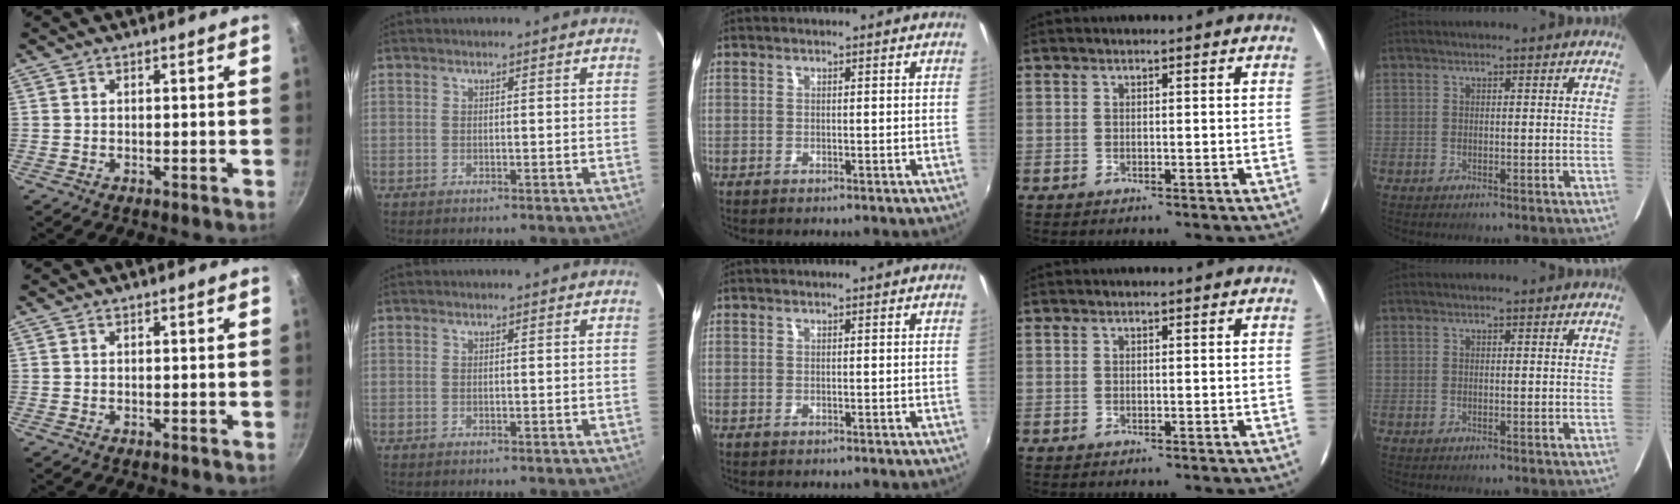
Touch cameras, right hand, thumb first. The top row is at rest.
{}